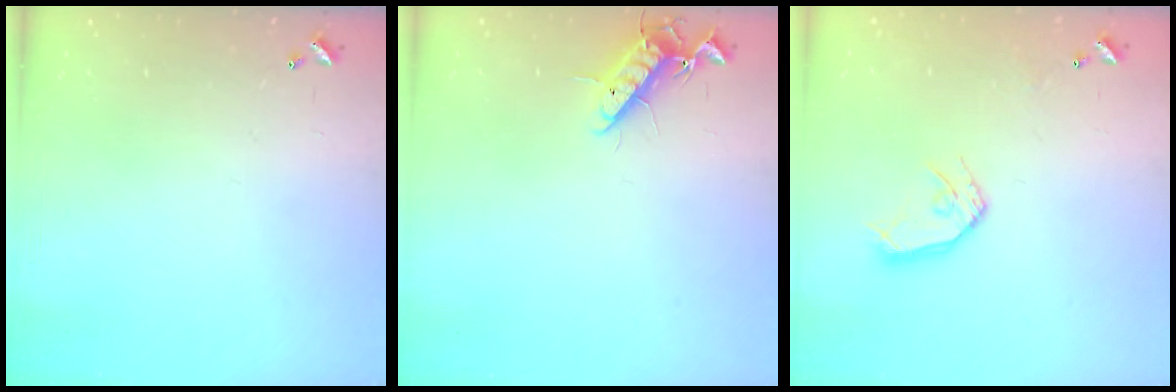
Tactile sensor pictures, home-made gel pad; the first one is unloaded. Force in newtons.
{"total": 12.1, "press": 11.9, "slide": 2.0}
{"total": 10.7, "press": 10.6, "slide": 1.0}